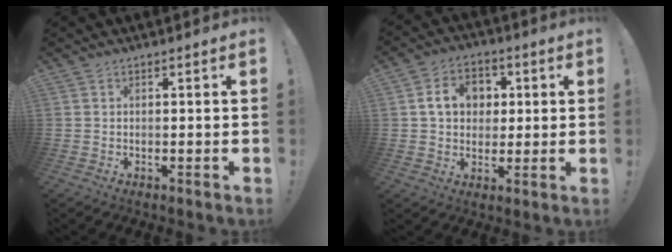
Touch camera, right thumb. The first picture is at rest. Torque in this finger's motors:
{"motor_torque": [1.20, 1.05, 0.34, -0.02, 0.05]}